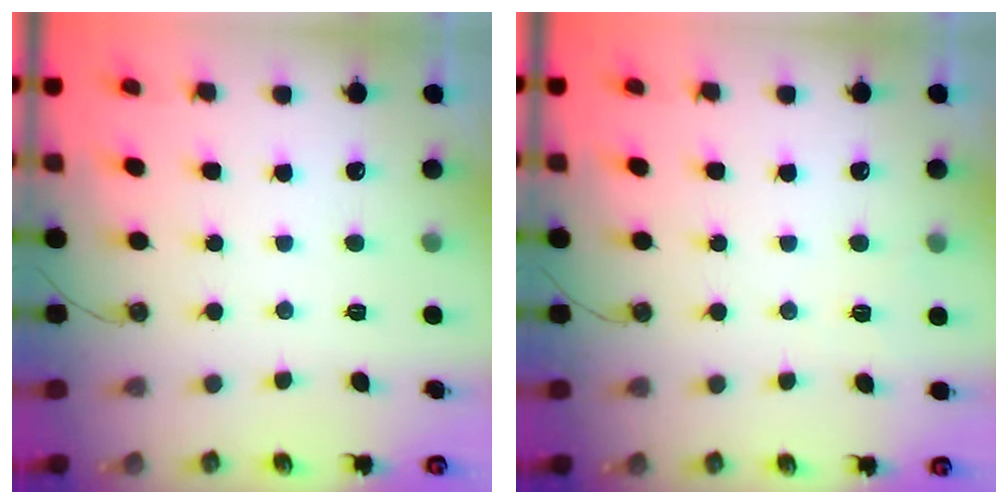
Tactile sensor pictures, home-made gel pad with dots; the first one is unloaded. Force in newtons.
{"total": 2.9, "press": 2.9, "slide": 0.2}